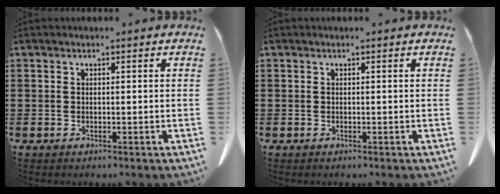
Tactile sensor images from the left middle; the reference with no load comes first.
{"total": 0.0}